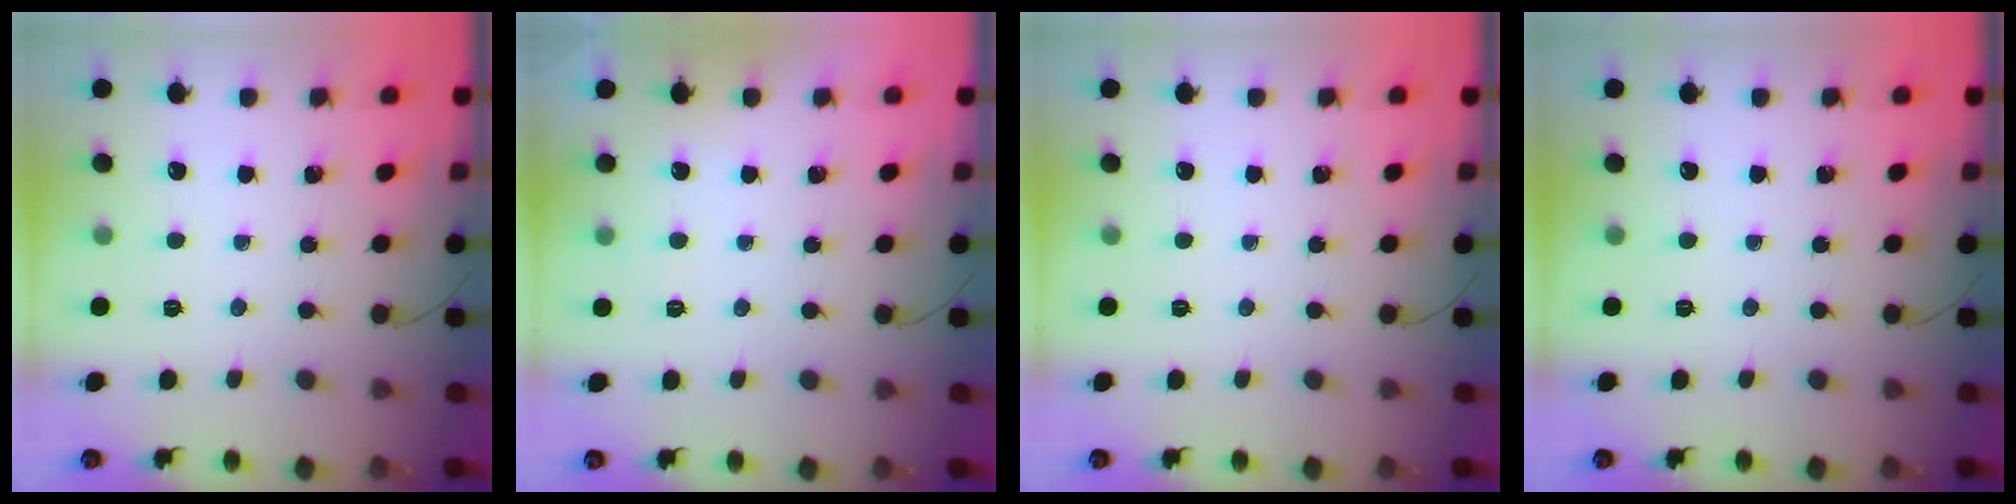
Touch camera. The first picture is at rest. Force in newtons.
{"total": 1.8, "press": 1.3, "slide": 1.1}
{"total": 0.0}
{"total": 0.0}